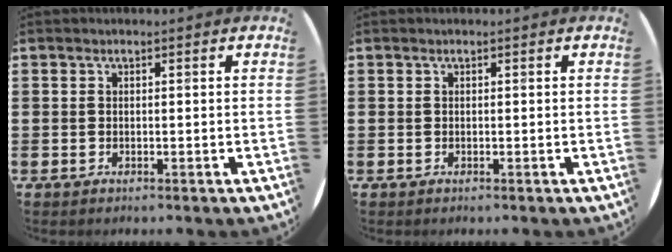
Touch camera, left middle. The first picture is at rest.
{"total": 0.0}